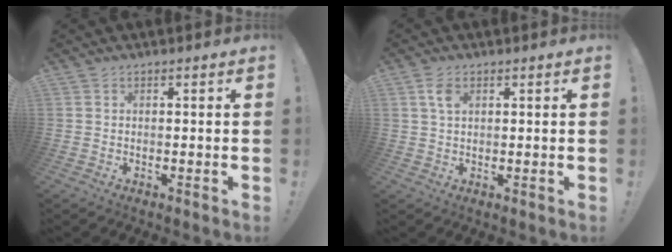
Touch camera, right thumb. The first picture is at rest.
{"total": 3.9, "force": [1.6, 1.9, 3.0], "torque": [-0.063, 0.004, 0.029]}